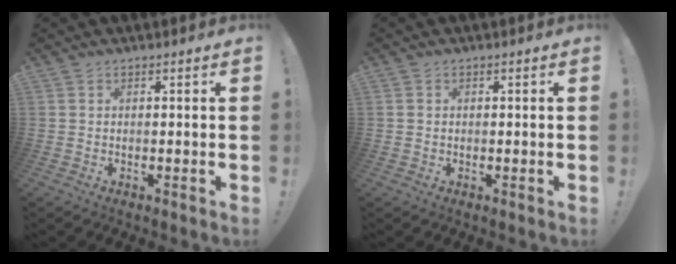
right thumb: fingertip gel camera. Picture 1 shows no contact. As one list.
[{"total": 0.6, "force": [-0.2, 0.6, 0.0], "torque": [-0.003, 0.003, -0.003]}]